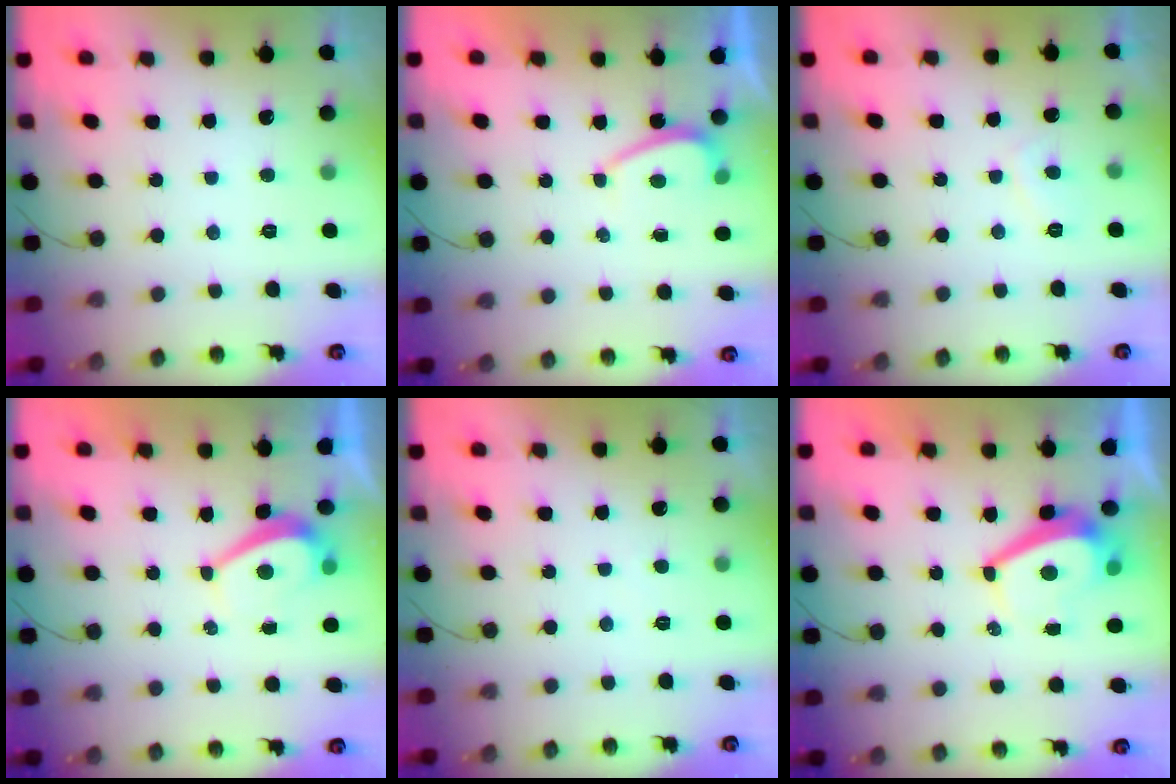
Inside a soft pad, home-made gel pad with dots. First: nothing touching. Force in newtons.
{"total": 0.6, "press": 0.3, "slide": 0.5}
{"total": 2.3, "press": 2.2, "slide": 0.8}
{"total": 2.7, "press": 2.6, "slide": 0.7}
{"total": 0.8, "press": 0.6, "slide": 0.4}
{"total": 4.6, "press": 4.6, "slide": 0.5}